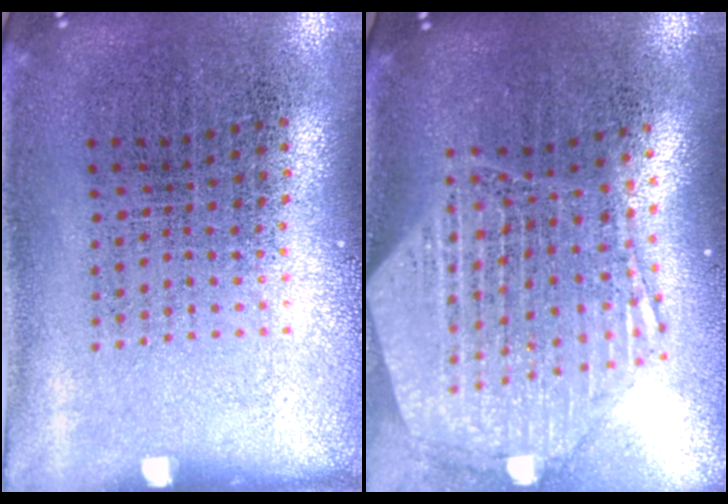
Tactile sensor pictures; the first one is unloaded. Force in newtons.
{"total": 2.9, "press": 2.3, "slide": 1.7}